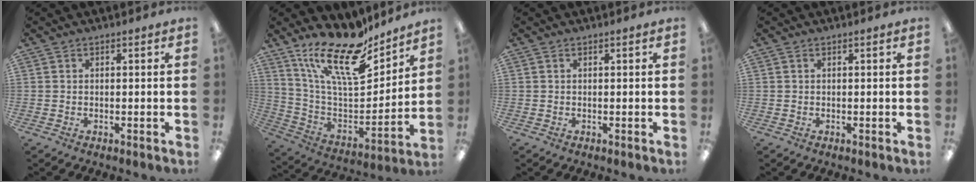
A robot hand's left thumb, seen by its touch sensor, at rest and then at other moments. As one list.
[{"total": 21.9, "force": [16.2, 7.3, 12.9], "torque": [-0.242, -0.112, 0.282]}, {"total": 0.0}, {"total": 0.0}]